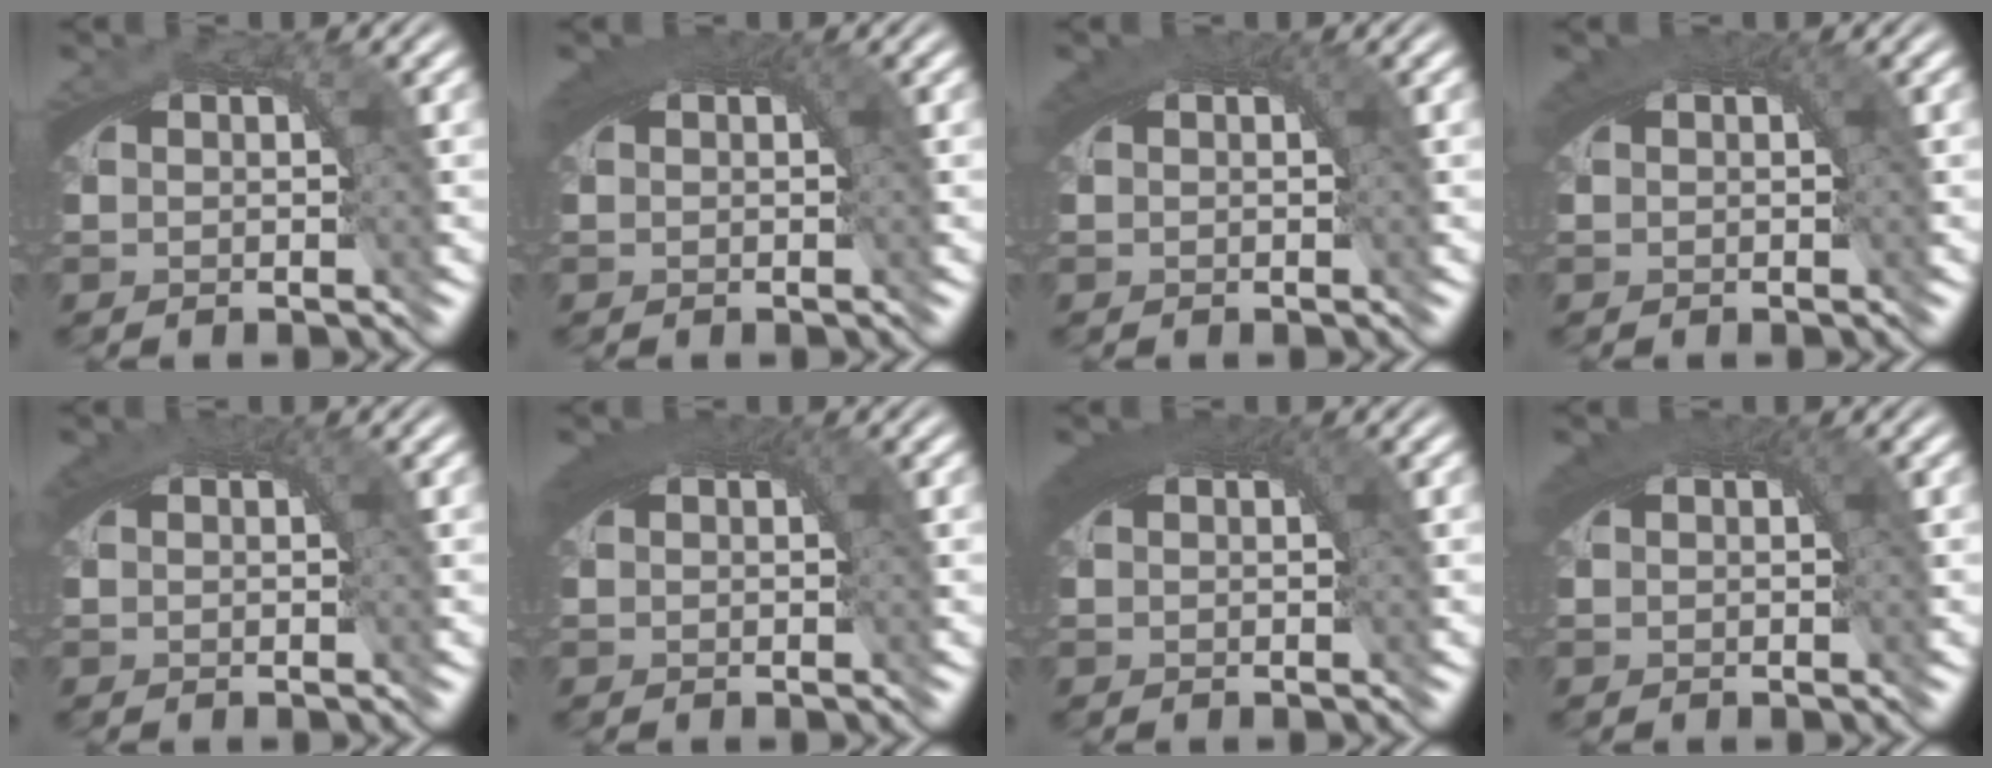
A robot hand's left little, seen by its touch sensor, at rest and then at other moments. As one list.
[{"total": 2.1, "force": [0.6, 1.2, 1.7], "torque": [-0.026, -0.005, 0.011]}, {"total": 1.5, "force": [0.4, 0.9, 1.0], "torque": [-0.019, -0.005, 0.008]}, {"total": 1.5, "force": [0.5, 0.9, 1.0], "torque": [-0.016, -0.005, 0.008]}, {"total": 1.2, "force": [0.4, 0.8, 0.8], "torque": [-0.014, -0.004, 0.006]}, {"total": 2.6, "force": [0.7, 1.4, 2.1], "torque": [-0.034, -0.006, 0.012]}, {"total": 3.2, "force": [0.8, 1.7, 2.6], "torque": [-0.042, -0.005, 0.014]}, {"total": 1.9, "force": [0.6, 1.2, 1.4], "torque": [-0.024, -0.005, 0.009]}]